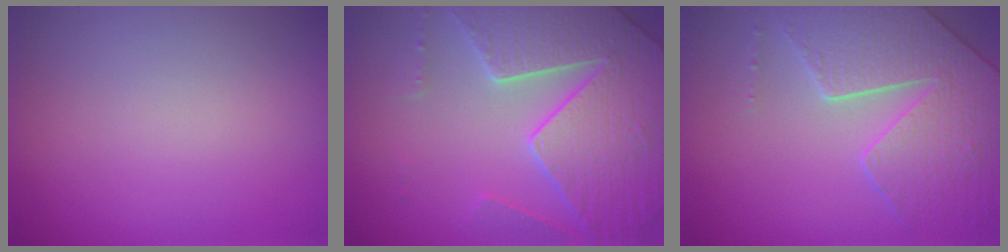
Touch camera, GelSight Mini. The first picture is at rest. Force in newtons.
{"total": 7.4, "press": 7.2, "slide": 1.9}
{"total": 6.4, "press": 5.5, "slide": 3.2}